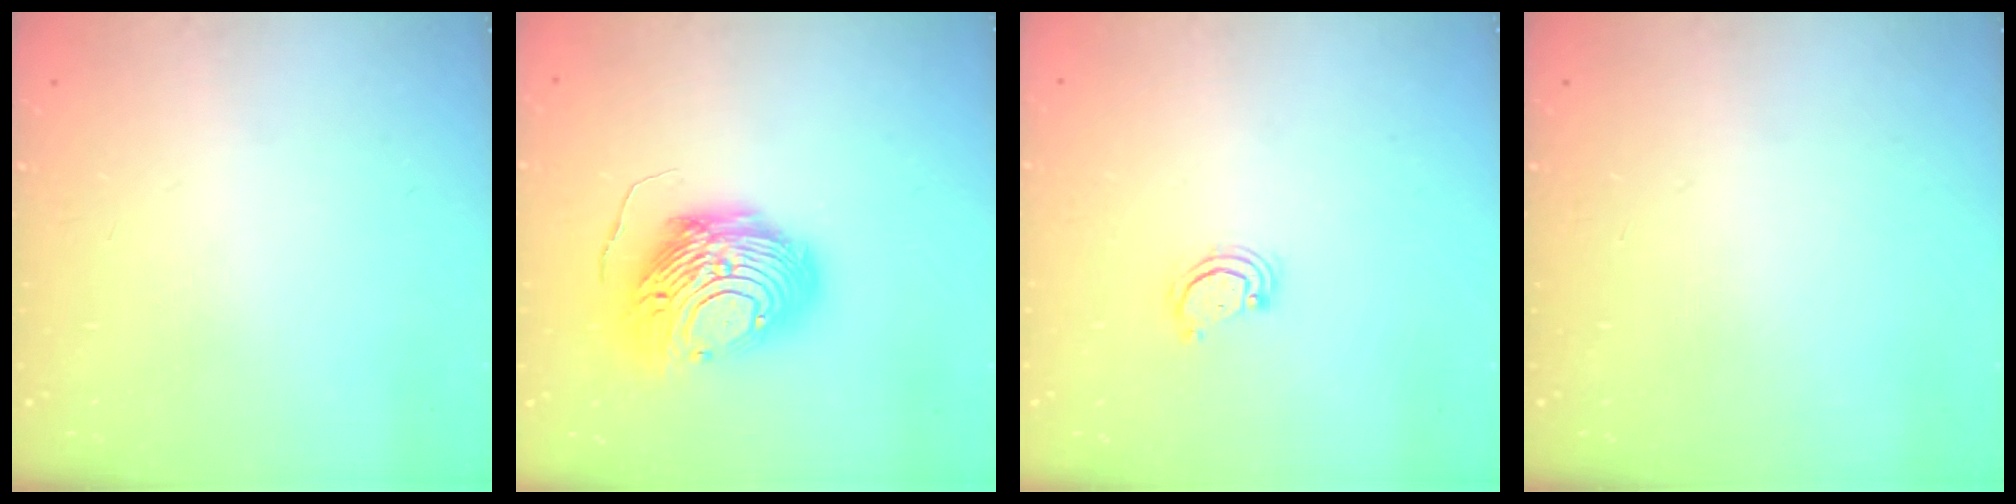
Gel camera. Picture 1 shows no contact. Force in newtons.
{"total": 15.5, "press": 15.4, "slide": 1.7}
{"total": 3.3, "press": 3.3, "slide": 0.4}
{"total": 0.0}